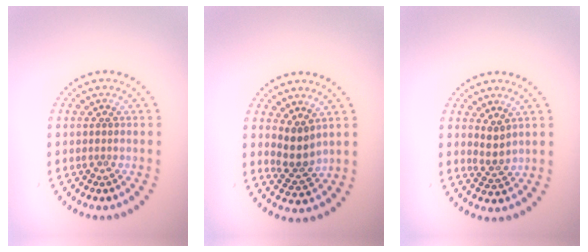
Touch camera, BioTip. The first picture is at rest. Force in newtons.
{"total": 2.7, "press": 2.1, "slide": 1.6}
{"total": 1.8, "press": 1.3, "slide": 1.3}